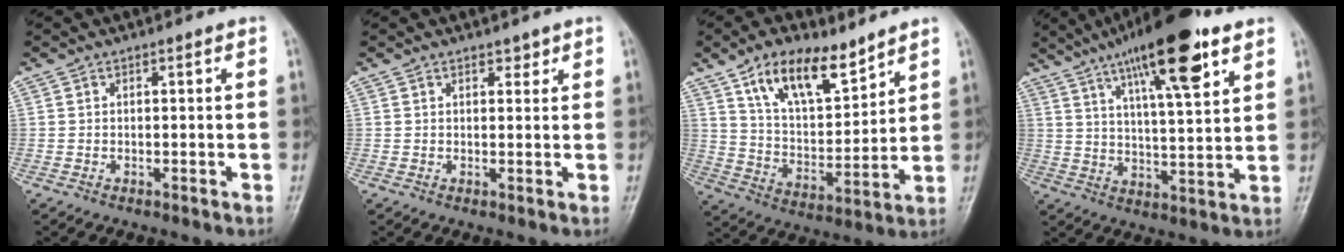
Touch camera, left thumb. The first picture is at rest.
{"total": 1.5, "force": [1.2, 0.8, 0.5], "torque": [0.004, -0.008, 0.015]}
{"total": 14.5, "force": [9.6, 6.4, 8.8], "torque": [-0.123, -0.053, 0.179]}
{"total": 18.1, "force": [10.3, 4.4, 14.2], "torque": [-0.209, -0.033, 0.166]}